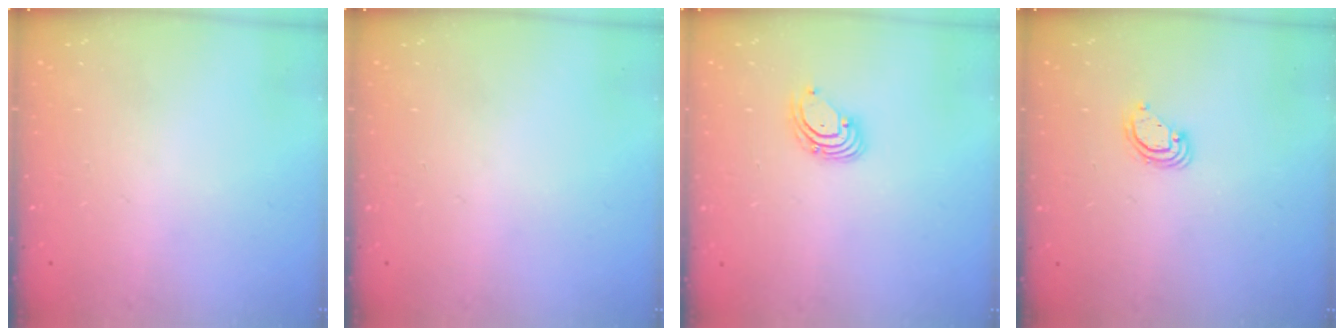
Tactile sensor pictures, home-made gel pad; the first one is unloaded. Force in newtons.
{"total": 0.0}
{"total": 2.7, "press": 2.7, "slide": 0.3}
{"total": 3.9, "press": 3.9, "slide": 0.1}